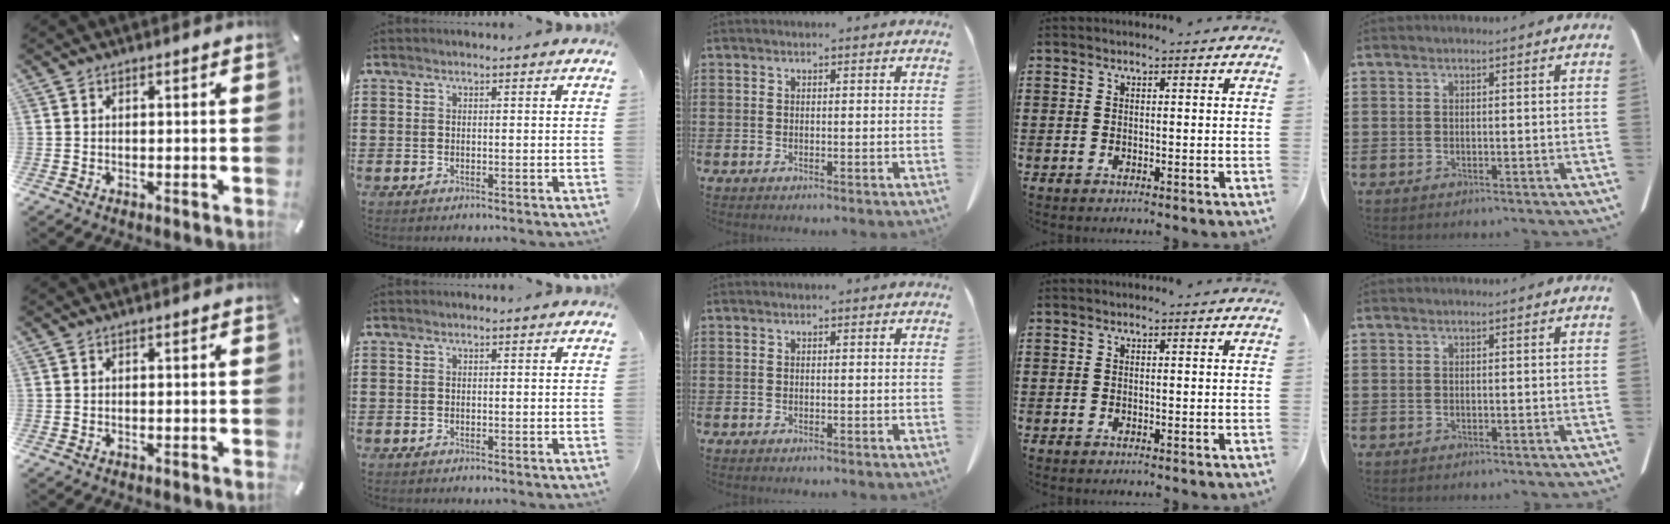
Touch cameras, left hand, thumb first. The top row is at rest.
{}